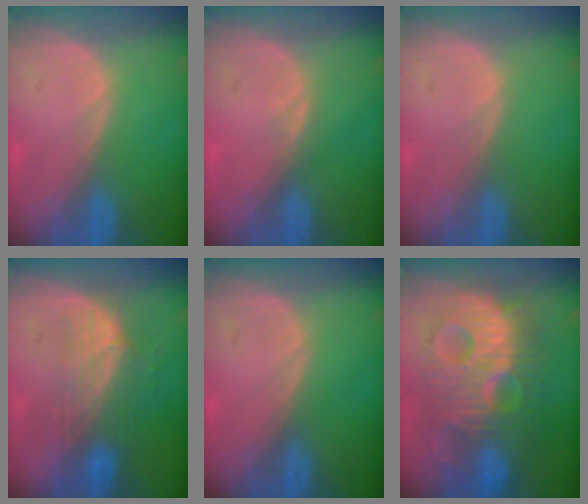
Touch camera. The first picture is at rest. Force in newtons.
{"total": 0.9, "press": 0.8, "slide": 0.3}
{"total": 0.0}
{"total": 7.6, "press": 6.8, "slide": 3.3}
{"total": 0.0}
{"total": 13.6, "press": 13.5, "slide": 1.2}